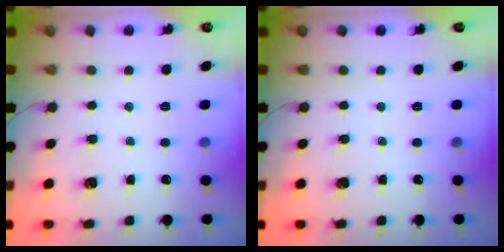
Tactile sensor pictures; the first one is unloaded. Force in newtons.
{"total": 0.0}